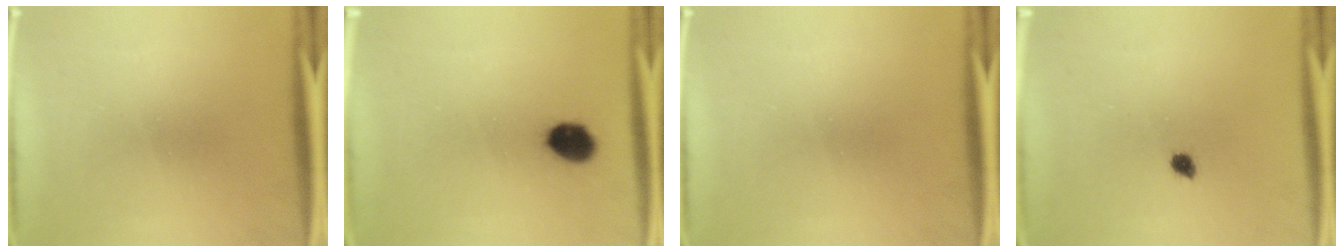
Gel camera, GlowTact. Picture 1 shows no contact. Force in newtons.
{"total": 5.9}
{"total": 0.0}
{"total": 1.8}